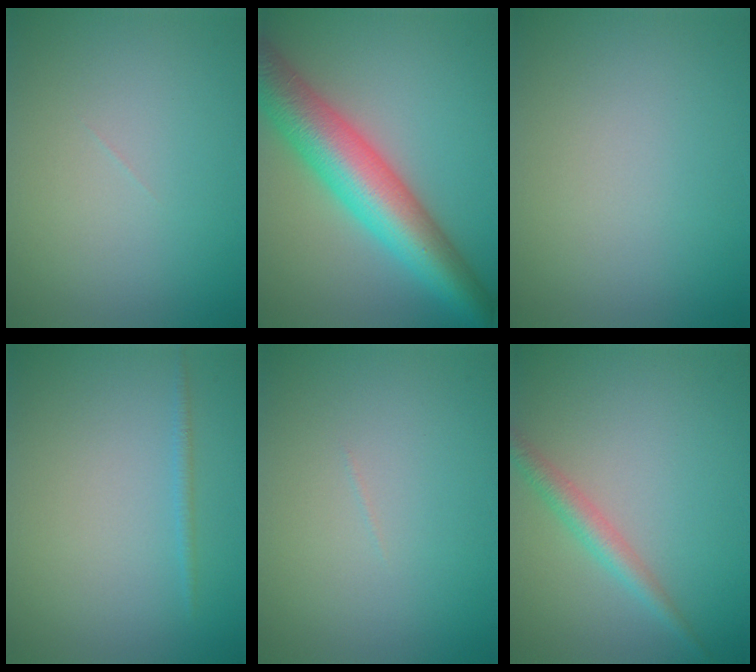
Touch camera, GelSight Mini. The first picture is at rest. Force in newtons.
{"total": 10.1, "press": 10.1, "slide": 0.2}
{"total": 0.0}
{"total": 0.8, "press": 0.8, "slide": 0.1}
{"total": 0.0}
{"total": 2.3, "press": 2.3, "slide": 0.1}